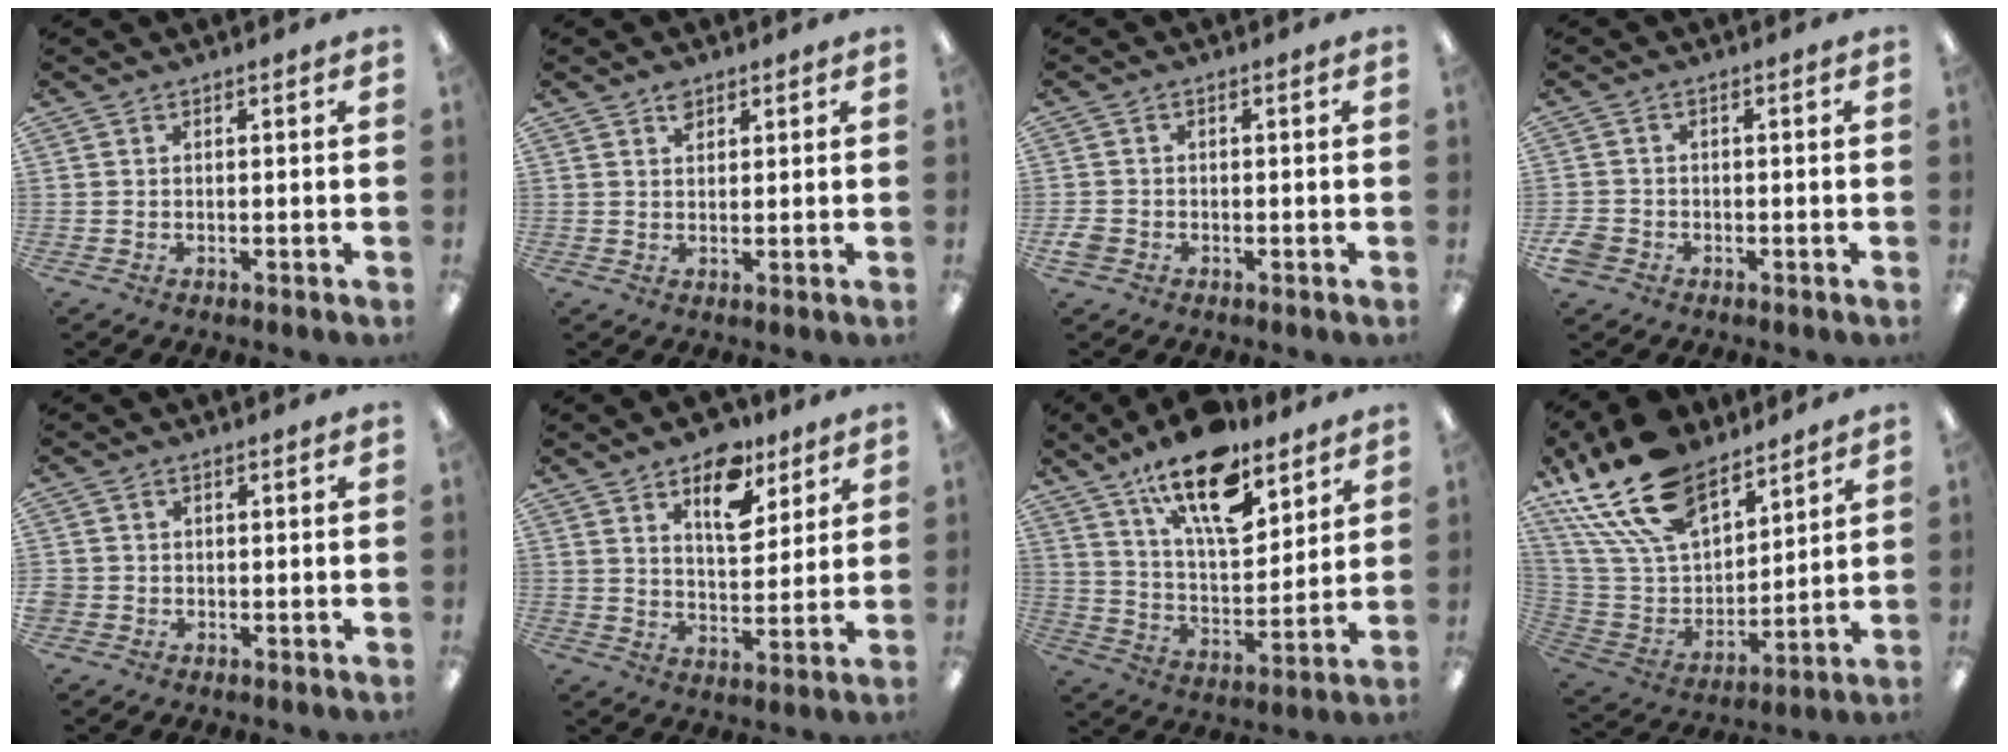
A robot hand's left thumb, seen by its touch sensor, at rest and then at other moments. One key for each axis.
{"total": 2.6, "fx": 1.8, "fy": 1.5, "fz": 1.2, "tx": -0.010, "ty": -0.006, "tz": 0.030}
{"total": 2.3, "fx": -1.0, "fy": 1.9, "fz": 0.9, "tx": -0.014, "ty": 0.005, "tz": -0.018}
{"total": 3.1, "fx": -1.7, "fy": 2.4, "fz": 1.1, "tx": -0.023, "ty": 0.007, "tz": -0.032}
{"total": 1.6, "fx": -0.4, "fy": 1.5, "fz": 0.3, "tx": -0.006, "ty": 0.005, "tz": -0.010}
{"total": 12.8, "fx": 7.7, "fy": 6.8, "fz": 7.6, "tx": -0.098, "ty": -0.035, "tz": 0.130}
{"total": 18.7, "fx": 12.6, "fy": 7.4, "fz": 11.5, "tx": -0.193, "ty": -0.063, "tz": 0.215}
{"total": 22.4, "fx": 15.7, "fy": 11.0, "fz": 11.5, "tx": -0.248, "ty": -0.084, "tz": 0.289}